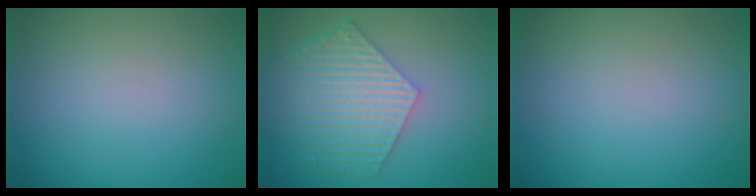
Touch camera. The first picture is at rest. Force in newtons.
{"total": 6.4, "press": 4.9, "slide": 4.2}
{"total": 0.0}